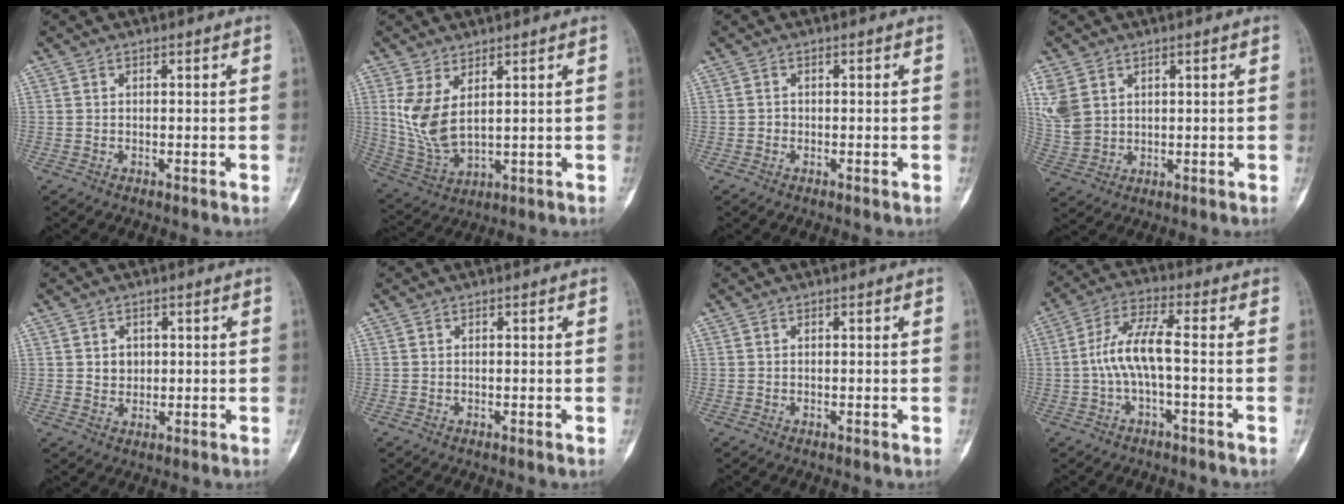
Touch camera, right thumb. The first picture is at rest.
{"total": 9.2, "force": [2.7, 4.6, 7.4], "torque": [-0.159, -0.019, 0.073]}
{"total": 0.5, "force": [-0.3, 0.4, 0.2], "torque": [0.003, 0.002, -0.008]}
{"total": 7.1, "force": [2.7, 5.3, 4.0], "torque": [-0.085, -0.004, 0.070]}
{"total": 3.0, "force": [0.6, 2.5, 1.4], "torque": [-0.004, -0.002, 0.012]}
{"total": 0.0}
{"total": 0.0}
{"total": 8.3, "force": [-1.1, 2.4, 7.8], "torque": [-0.169, 0.034, -0.026]}